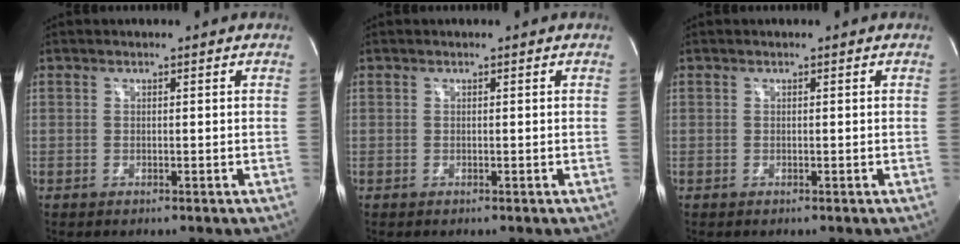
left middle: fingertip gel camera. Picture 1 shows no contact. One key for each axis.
{"total": 0.0}
{"total": 0.0}